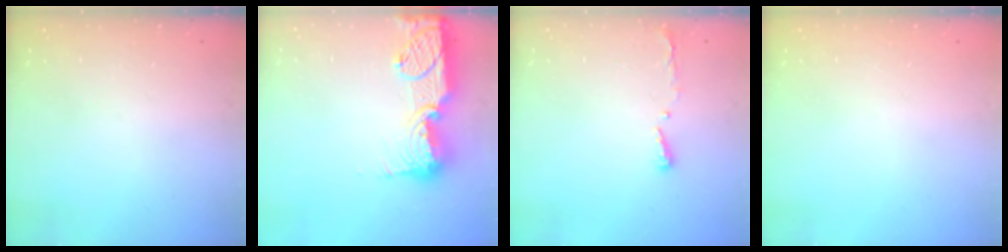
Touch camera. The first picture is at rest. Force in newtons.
{"total": 17.3, "press": 17.2, "slide": 1.5}
{"total": 3.7, "press": 3.7, "slide": 0.6}
{"total": 0.0}